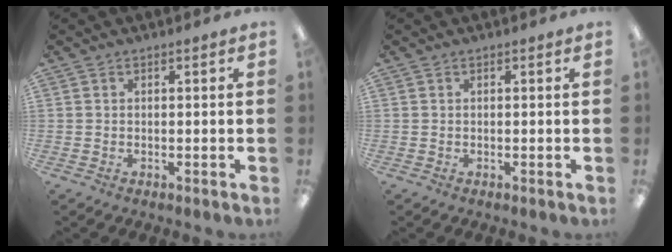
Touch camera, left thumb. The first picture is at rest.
{"total": 0.0}